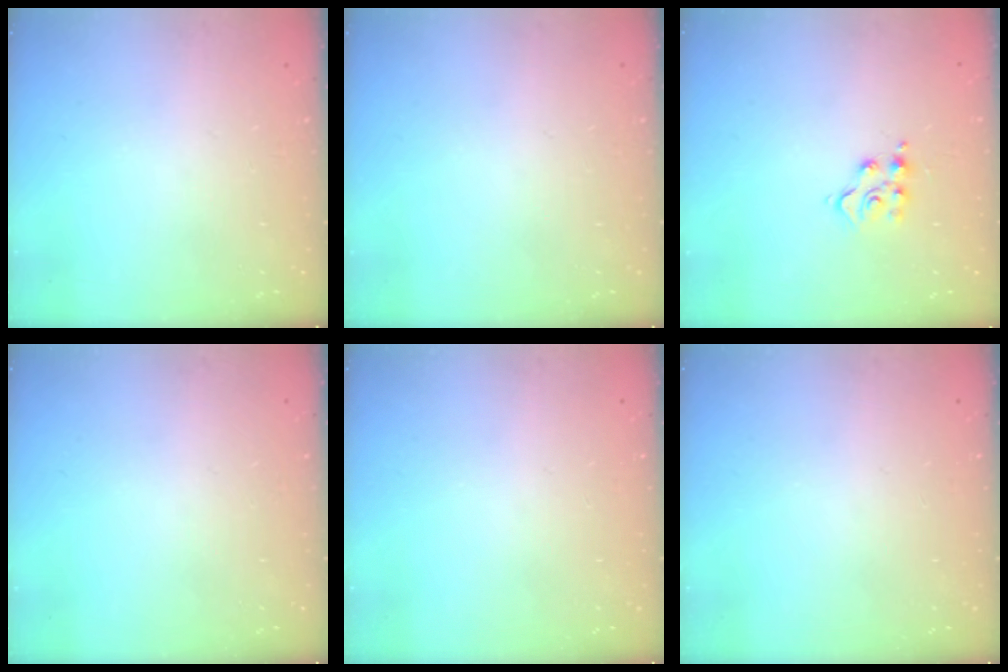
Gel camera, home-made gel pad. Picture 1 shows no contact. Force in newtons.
{"total": 0.0}
{"total": 6.7, "press": 6.7, "slide": 0.0}
{"total": 0.0}
{"total": 0.0}
{"total": 0.0}